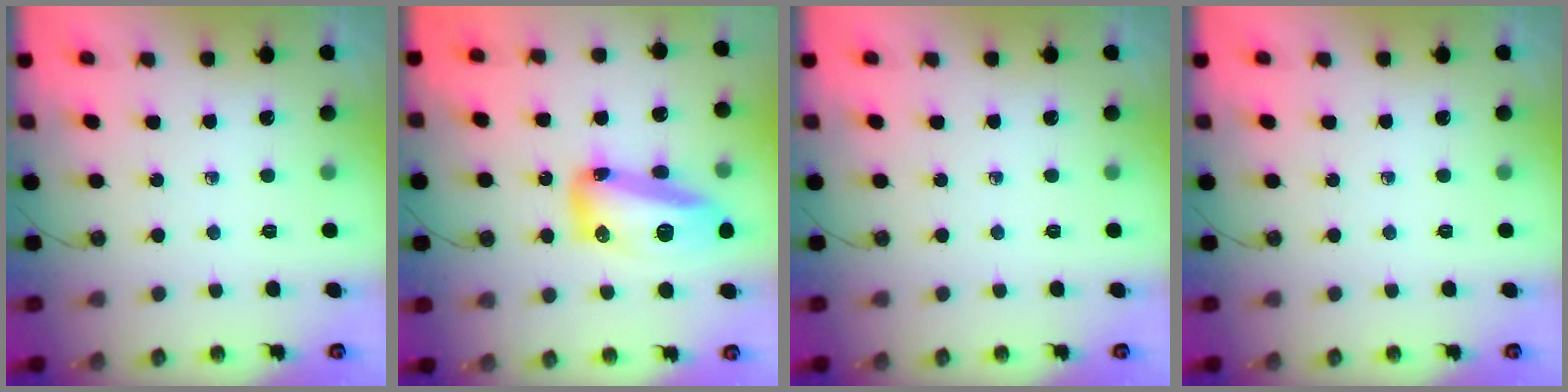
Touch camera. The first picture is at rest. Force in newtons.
{"total": 17.0, "press": 16.9, "slide": 1.8}
{"total": 0.0}
{"total": 0.0}